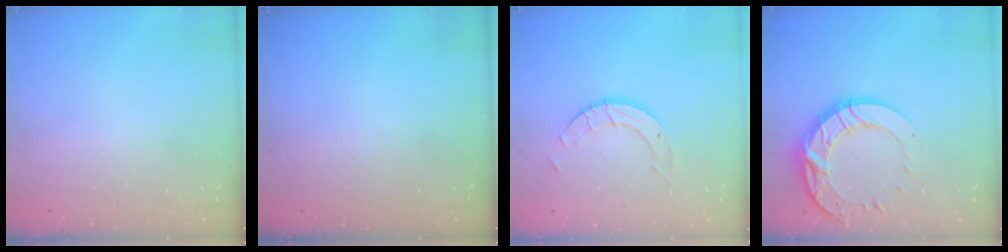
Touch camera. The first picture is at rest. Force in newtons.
{"total": 0.0}
{"total": 5.6, "press": 5.6, "slide": 0.1}
{"total": 17.3, "press": 17.2, "slide": 1.9}